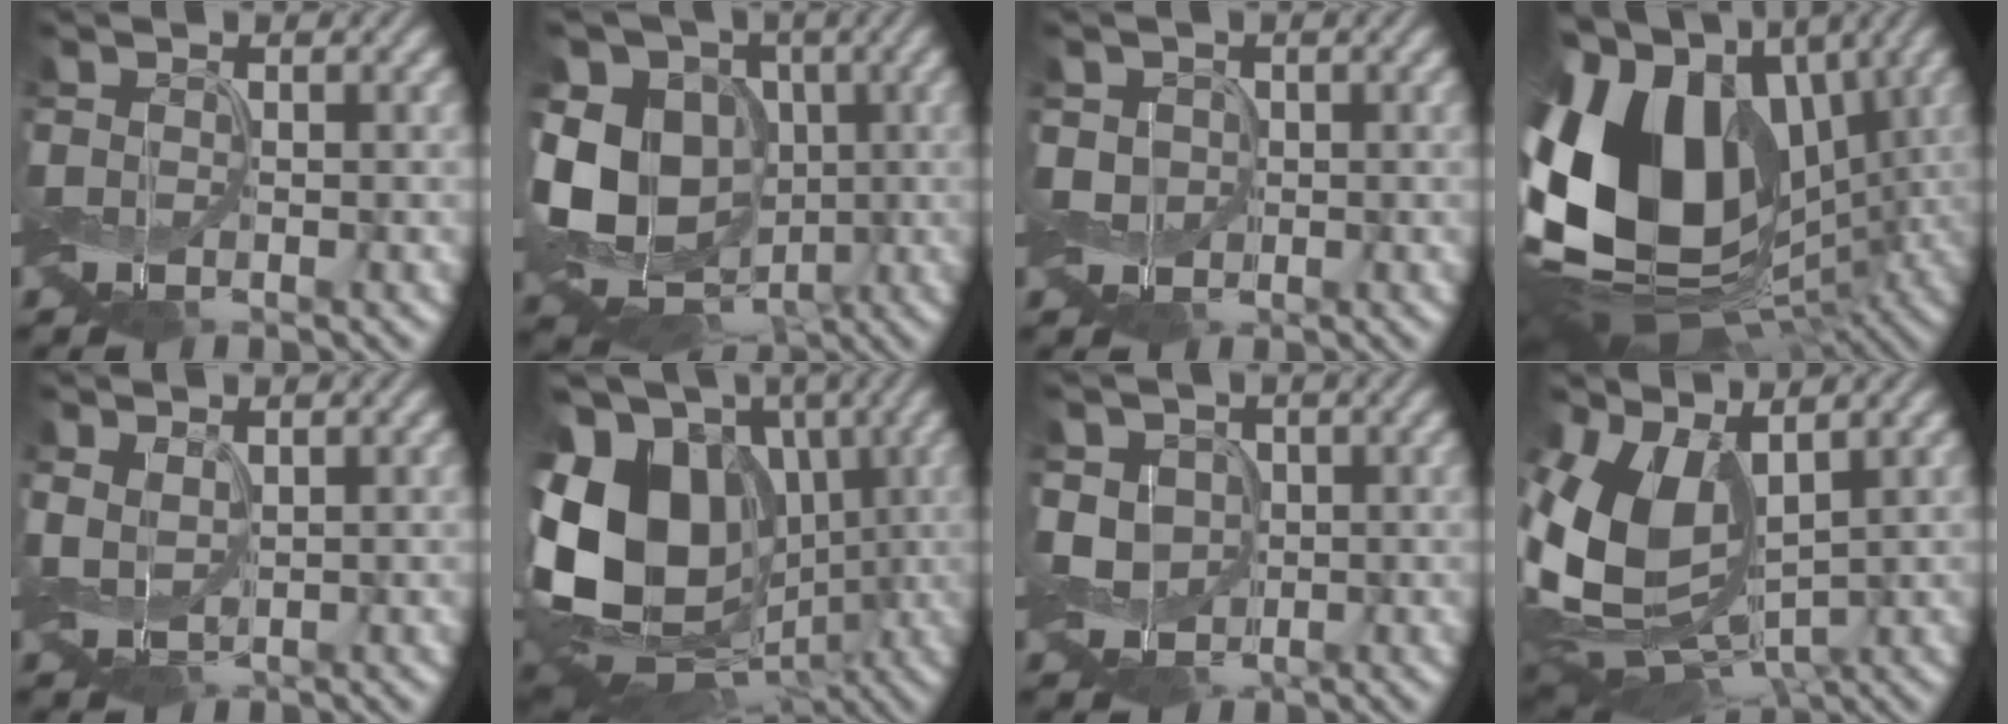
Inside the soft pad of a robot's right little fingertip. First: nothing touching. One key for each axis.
{"total": 12.9, "fx": -1.0, "fy": 10.4, "fz": 7.7, "tx": -0.154, "ty": -0.003, "tz": -0.020}
{"total": 2.2, "fx": -0.3, "fy": 2.0, "fz": 0.9, "tx": -0.027, "ty": 0.001, "tz": -0.009}
{"total": 18.6, "fx": -0.8, "fy": 13.3, "fz": 13.0, "tx": -0.264, "ty": 0.009, "tz": -0.019}
{"total": 1.9, "fx": 0.4, "fy": 1.3, "fz": 1.4, "tx": -0.040, "ty": 0.004, "tz": 0.007}
{"total": 17.4, "fx": -0.6, "fy": 13.5, "fz": 11.0, "tx": -0.209, "ty": 0.009, "tz": -0.004}
{"total": 3.8, "fx": -0.5, "fy": 3.3, "fz": 1.8, "tx": -0.038, "ty": 0.000, "tz": -0.015}
{"total": 10.7, "fx": 1.1, "fy": 6.7, "fz": 8.3, "tx": -0.193, "ty": -0.008, "tz": 0.020}